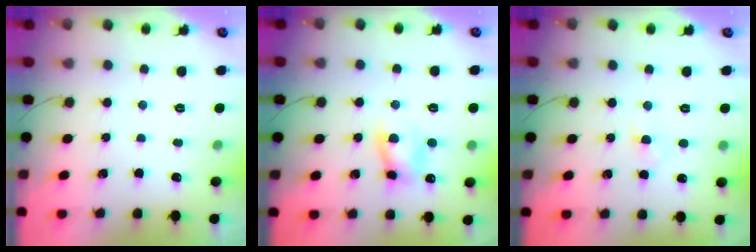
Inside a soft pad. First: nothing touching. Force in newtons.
{"total": 7.0, "press": 6.9, "slide": 1.2}
{"total": 2.1, "press": 1.9, "slide": 0.9}